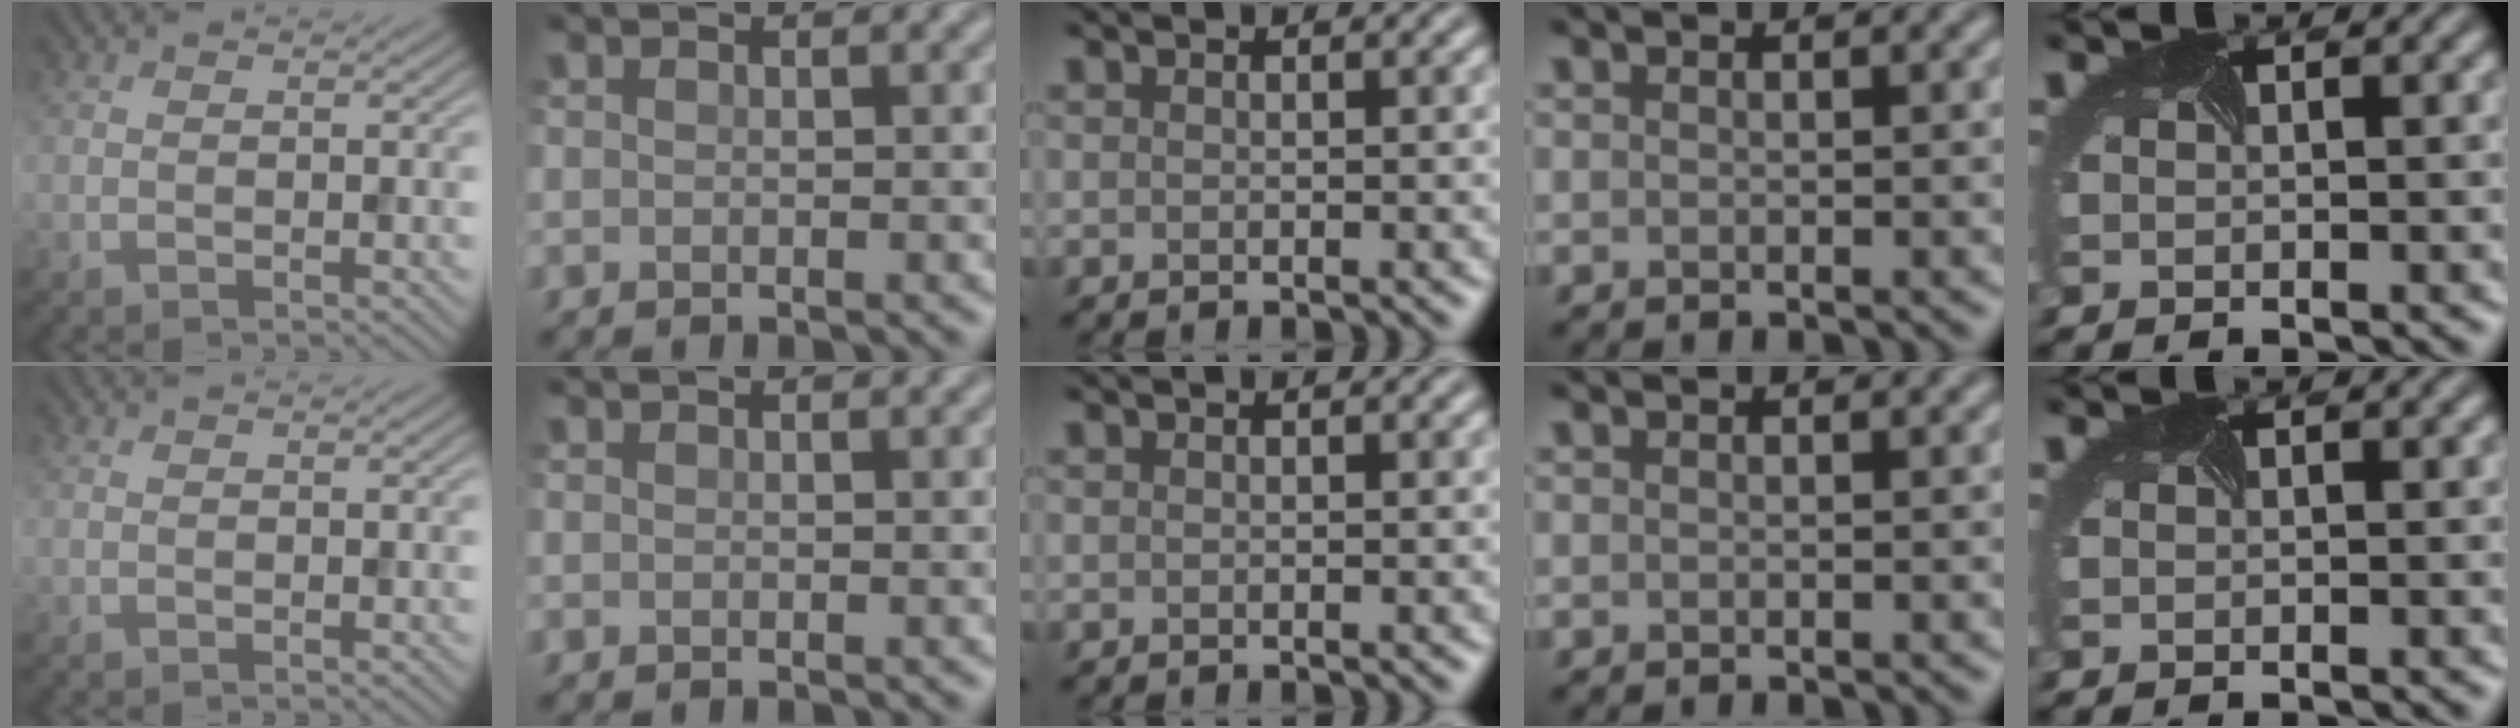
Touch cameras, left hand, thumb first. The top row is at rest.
{}